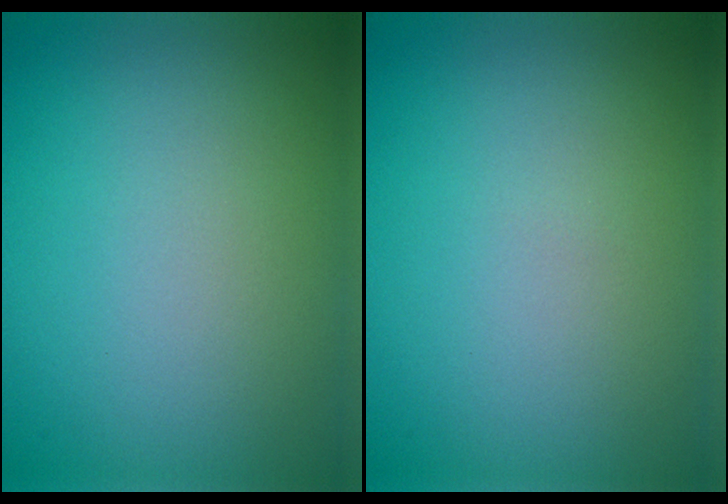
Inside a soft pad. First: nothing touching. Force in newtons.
{"total": 0.0}